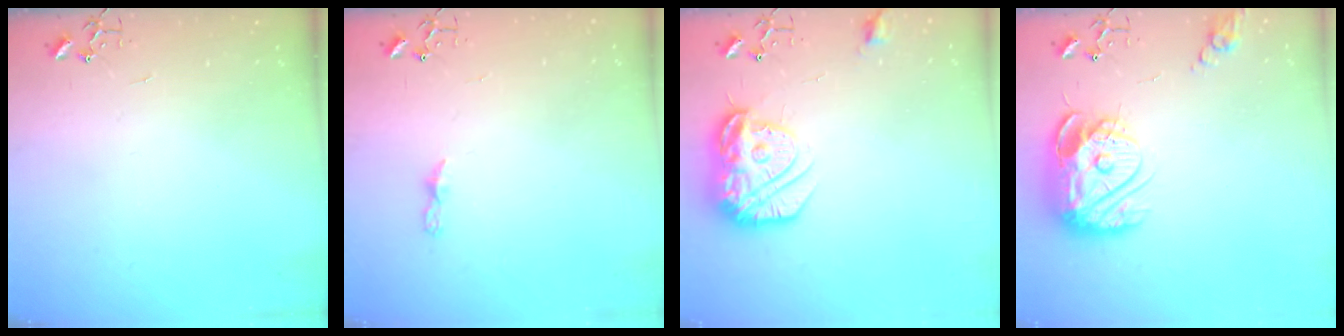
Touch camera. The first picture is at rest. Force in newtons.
{"total": 3.7, "press": 3.7, "slide": 0.4}
{"total": 18.0, "press": 17.9, "slide": 1.6}
{"total": 17.3, "press": 17.2, "slide": 1.8}